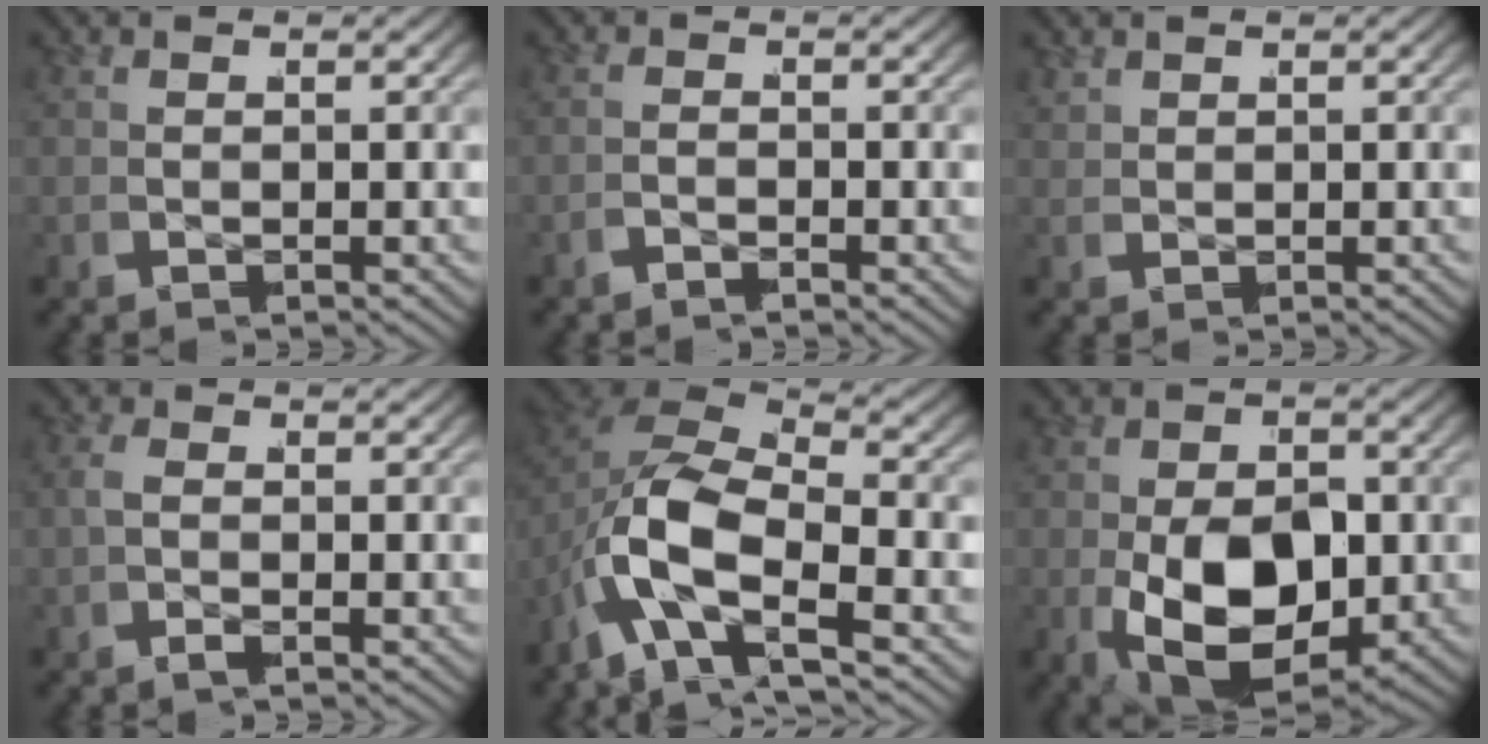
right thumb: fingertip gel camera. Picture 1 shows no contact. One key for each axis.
{"total": 1.2, "fx": -1.1, "fy": -0.3, "fz": -0.4, "tx": 0.008, "ty": 0.005, "tz": -0.029}
{"total": 0.9, "fx": 0.9, "fy": 0.1, "fz": 0.0, "tx": -0.002, "ty": 0.003, "tz": 0.021}
{"total": 1.3, "fx": -0.3, "fy": 0.8, "fz": 1.0, "tx": -0.029, "ty": -0.001, "tz": -0.009}
{"total": 10.9, "fx": -0.9, "fy": 7.5, "fz": 7.9, "tx": -0.217, "ty": -0.031, "tz": -0.016}
{"total": 12.2, "fx": -2.5, "fy": 7.3, "fz": 9.4, "tx": -0.205, "ty": -0.064, "tz": -0.009}